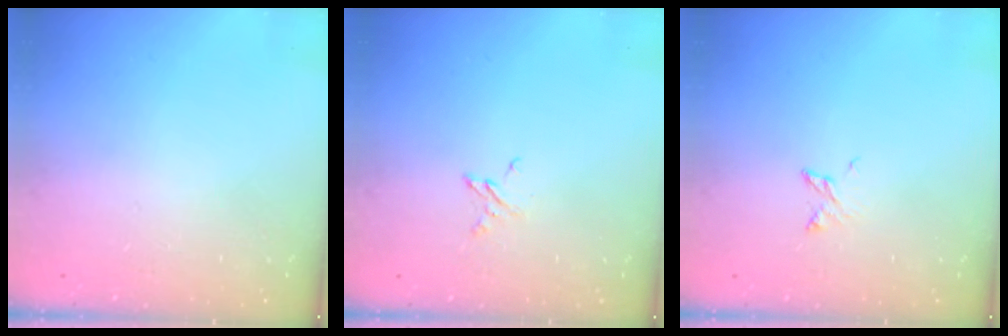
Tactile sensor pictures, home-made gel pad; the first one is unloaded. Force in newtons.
{"total": 3.2, "press": 3.2, "slide": 0.4}
{"total": 3.8, "press": 3.8, "slide": 0.5}